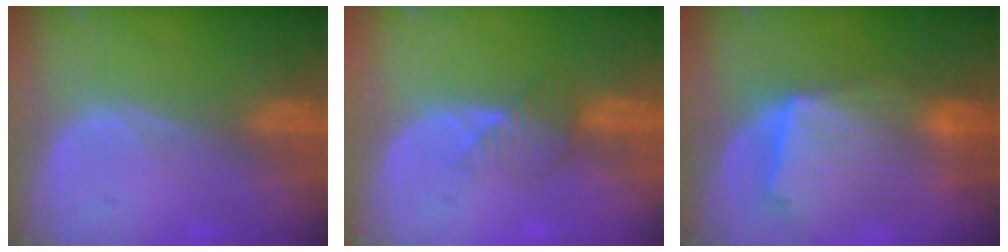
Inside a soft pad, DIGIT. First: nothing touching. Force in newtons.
{"total": 3.5, "press": 3.1, "slide": 1.6}
{"total": 10.7, "press": 9.3, "slide": 5.4}